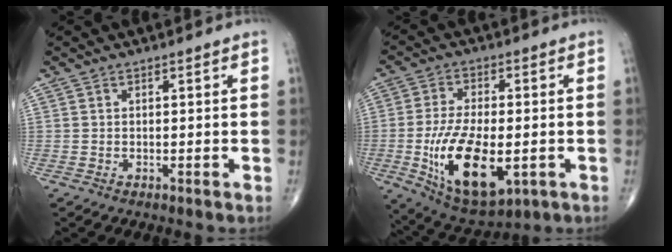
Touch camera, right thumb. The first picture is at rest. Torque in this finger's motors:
{"motor_torque": [-0.06, 1.25, 1.37, -0.06, 0.44]}